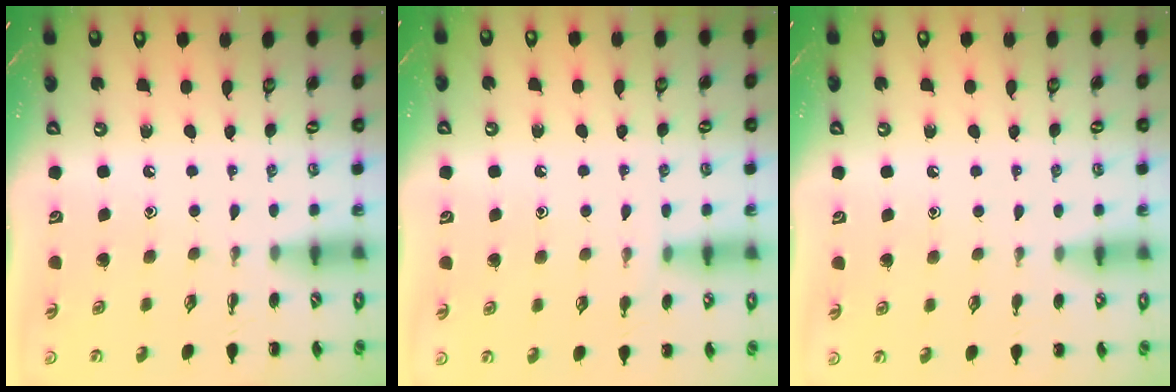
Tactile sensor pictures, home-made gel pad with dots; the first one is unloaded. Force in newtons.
{"total": 4.9, "press": 4.8, "slide": 1.2}
{"total": 5.3, "press": 5.0, "slide": 1.9}